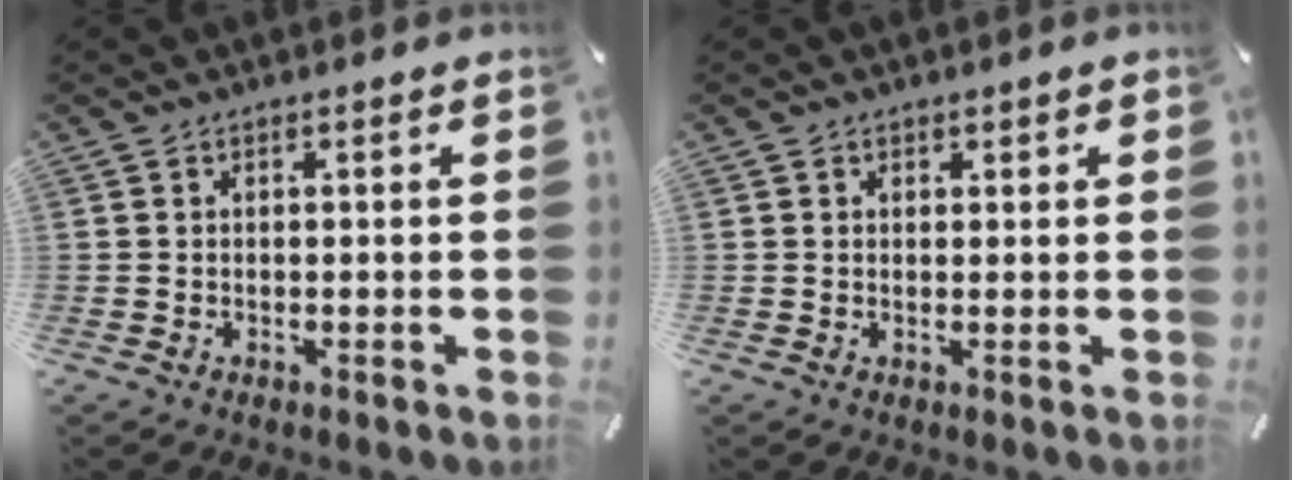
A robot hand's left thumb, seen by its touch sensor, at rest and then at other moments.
{"total": 1.0, "force": [0.6, 0.9, 0.1], "torque": [0.006, 0.000, 0.008]}